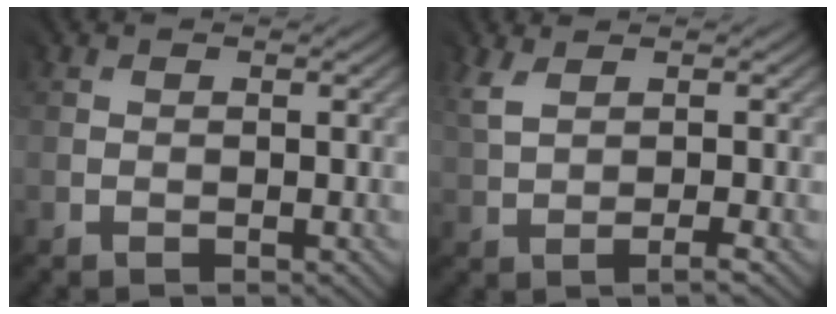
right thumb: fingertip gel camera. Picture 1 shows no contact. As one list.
[{"total": 3.1, "force": [1.3, 0.7, 2.7], "torque": [-0.065, 0.005, 0.023]}]